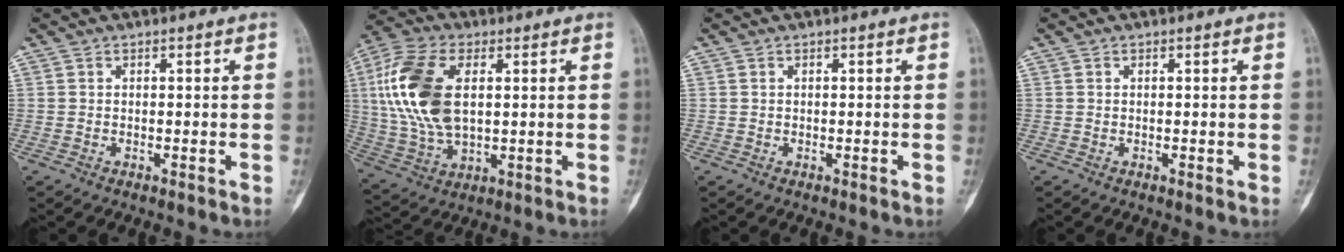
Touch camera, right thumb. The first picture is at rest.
{"total": 17.3, "force": [3.1, 9.6, 14.1], "torque": [-0.297, 0.001, 0.059]}
{"total": 0.0}
{"total": 0.0}